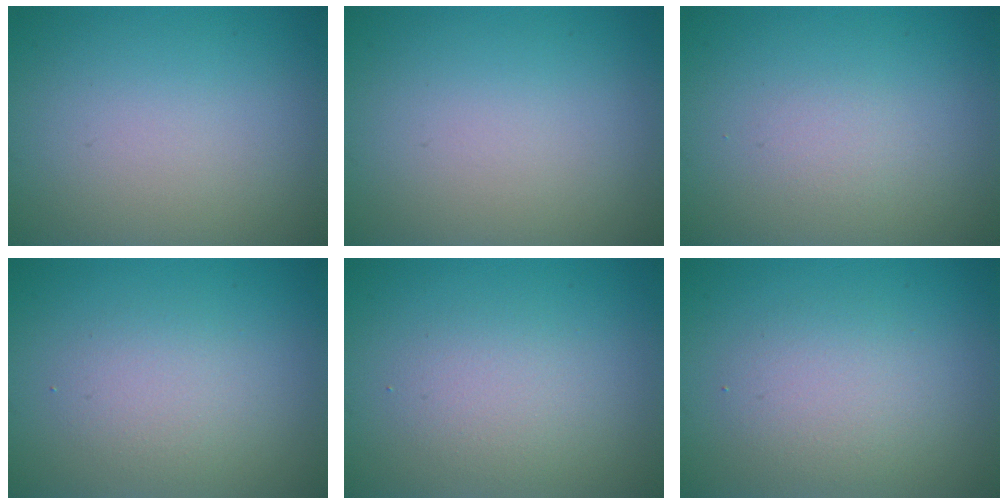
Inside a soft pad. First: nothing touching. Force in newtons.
{"total": 0.0}
{"total": 1.0, "press": 0.9, "slide": 0.1}
{"total": 2.2, "press": 2.2, "slide": 0.0}
{"total": 2.2, "press": 2.2, "slide": 0.2}
{"total": 2.8, "press": 2.8, "slide": 0.1}